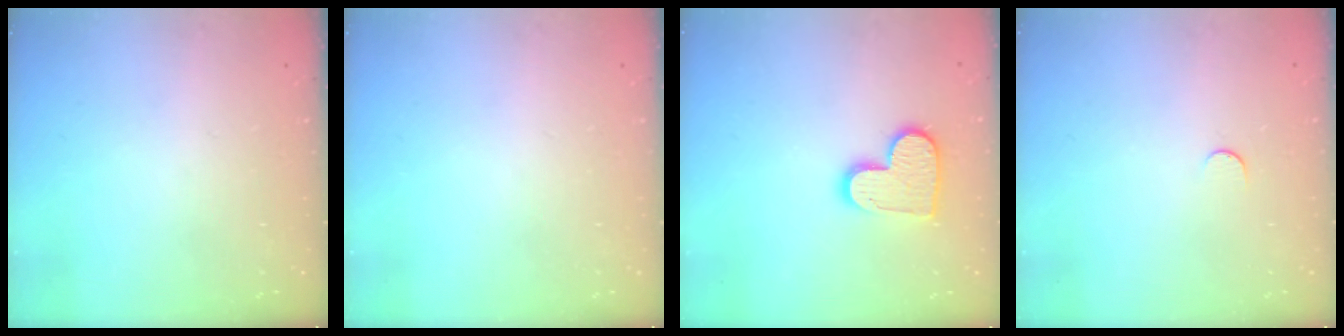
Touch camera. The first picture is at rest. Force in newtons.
{"total": 0.0}
{"total": 11.7, "press": 11.7, "slide": 0.6}
{"total": 4.1, "press": 4.1, "slide": 0.5}